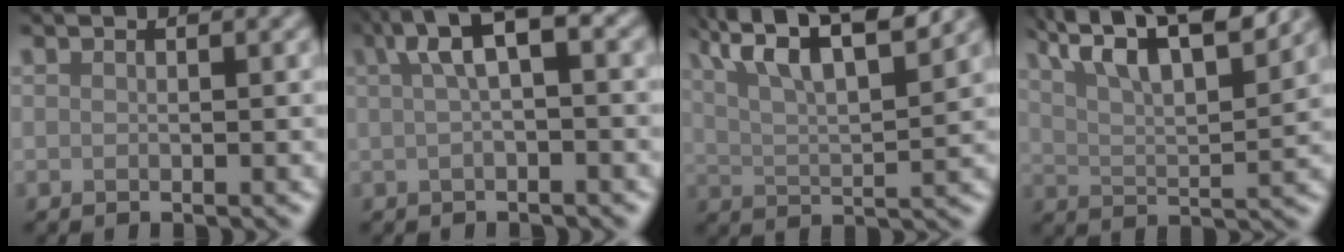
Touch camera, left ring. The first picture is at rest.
{"total": 5.2, "force": [1.9, 1.6, 4.5], "torque": [-0.072, 0.019, 0.025]}
{"total": 9.3, "force": [5.7, 2.6, 6.9], "torque": [-0.114, 0.022, 0.073]}
{"total": 11.2, "force": [7.6, 3.2, 7.5], "torque": [-0.115, 0.026, 0.087]}